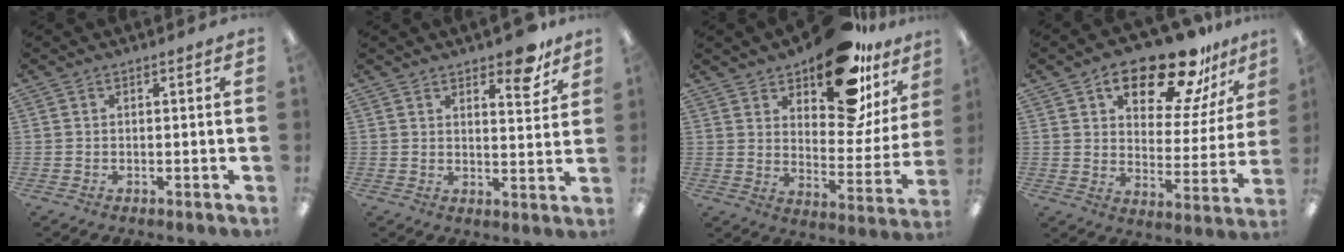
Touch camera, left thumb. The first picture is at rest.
{"total": 7.3, "force": [5.8, 2.6, 3.7], "torque": [-0.031, -0.038, 0.094]}
{"total": 19.5, "force": [14.6, 7.9, 10.2], "torque": [-0.133, -0.103, 0.245]}
{"total": 19.5, "force": [14.0, 7.8, 11.2], "torque": [-0.164, -0.084, 0.231]}